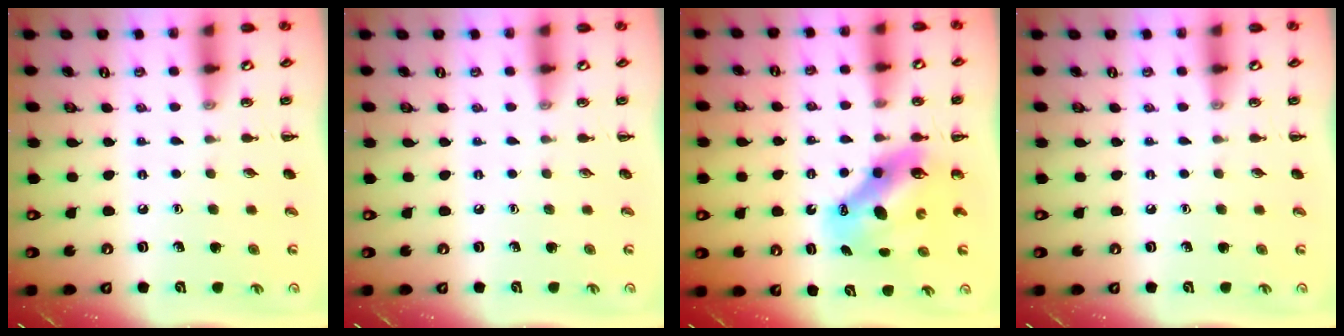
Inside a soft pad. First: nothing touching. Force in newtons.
{"total": 0.0}
{"total": 9.6, "press": 9.1, "slide": 3.0}
{"total": 0.0}